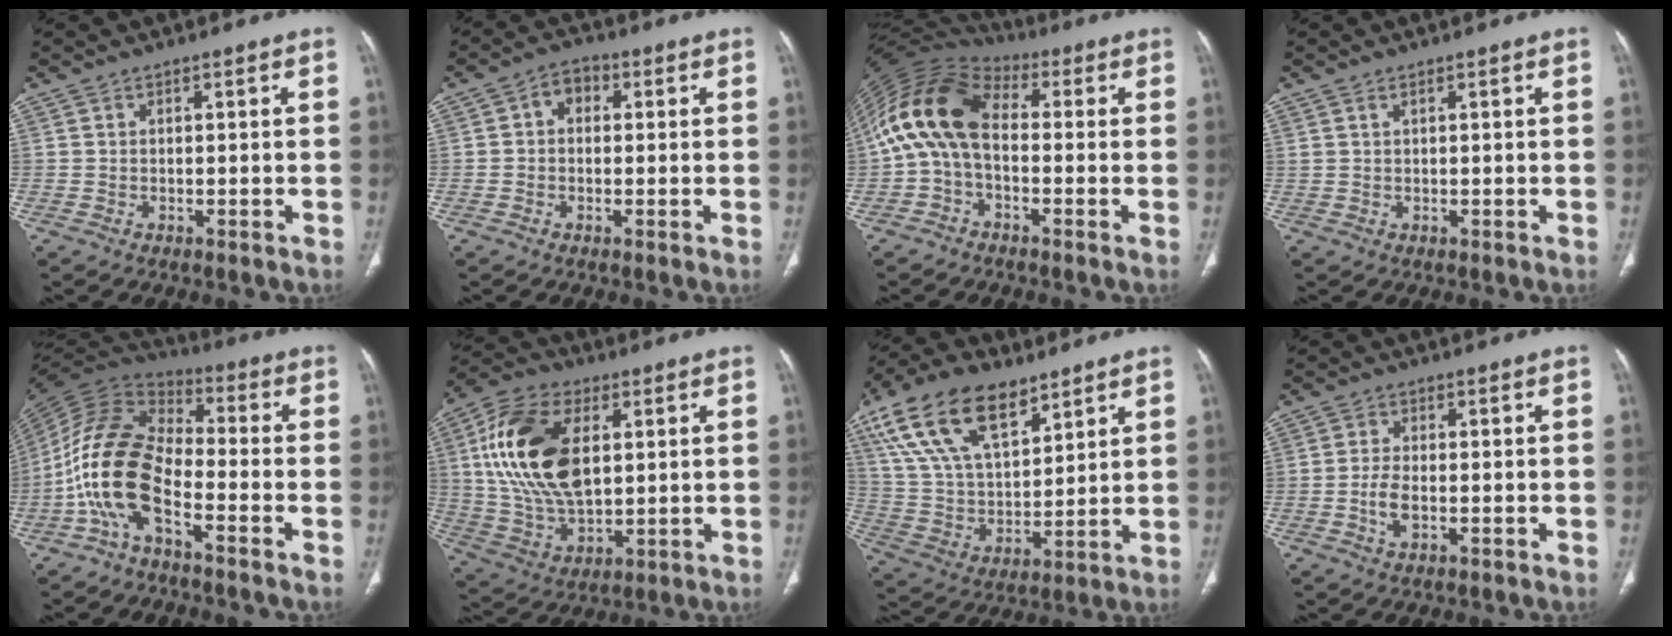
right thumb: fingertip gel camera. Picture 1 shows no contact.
{"total": 3.9, "force": [0.5, 3.0, 2.5], "torque": [-0.024, 0.014, -0.001]}
{"total": 13.8, "force": [0.3, 8.5, 10.9], "torque": [-0.210, 0.039, -0.009]}
{"total": 0.9, "force": [0.6, 0.2, 0.6], "torque": [-0.012, 0.003, 0.016]}
{"total": 15.0, "force": [-5.6, 7.1, 12.0], "torque": [-0.243, 0.056, -0.118]}
{"total": 20.6, "force": [4.5, 11.8, 16.3], "torque": [-0.306, -0.005, 0.086]}
{"total": 20.8, "force": [11.8, 10.6, 13.5], "torque": [-0.243, -0.024, 0.225]}
{"total": 4.0, "force": [-0.9, 2.0, 3.3], "torque": [-0.069, 0.004, -0.018]}